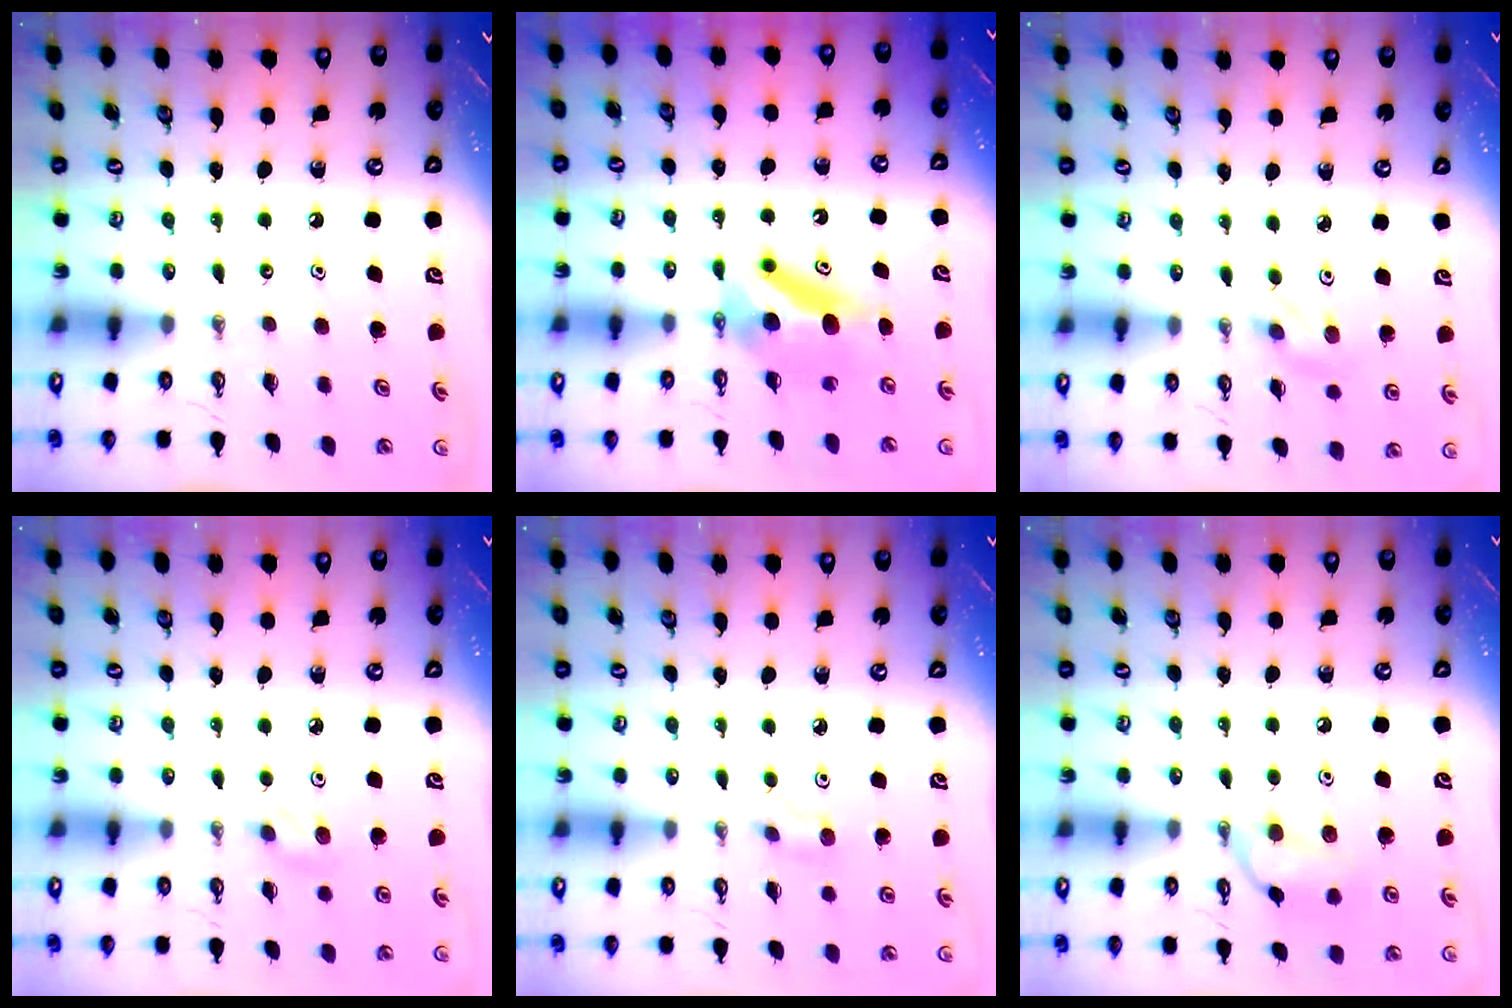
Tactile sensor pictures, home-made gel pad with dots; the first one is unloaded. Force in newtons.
{"total": 7.9, "press": 6.6, "slide": 4.3}
{"total": 3.3, "press": 3.0, "slide": 1.4}
{"total": 5.6, "press": 5.3, "slide": 1.9}
{"total": 3.6, "press": 3.6, "slide": 0.6}
{"total": 10.6, "press": 8.6, "slide": 6.3}